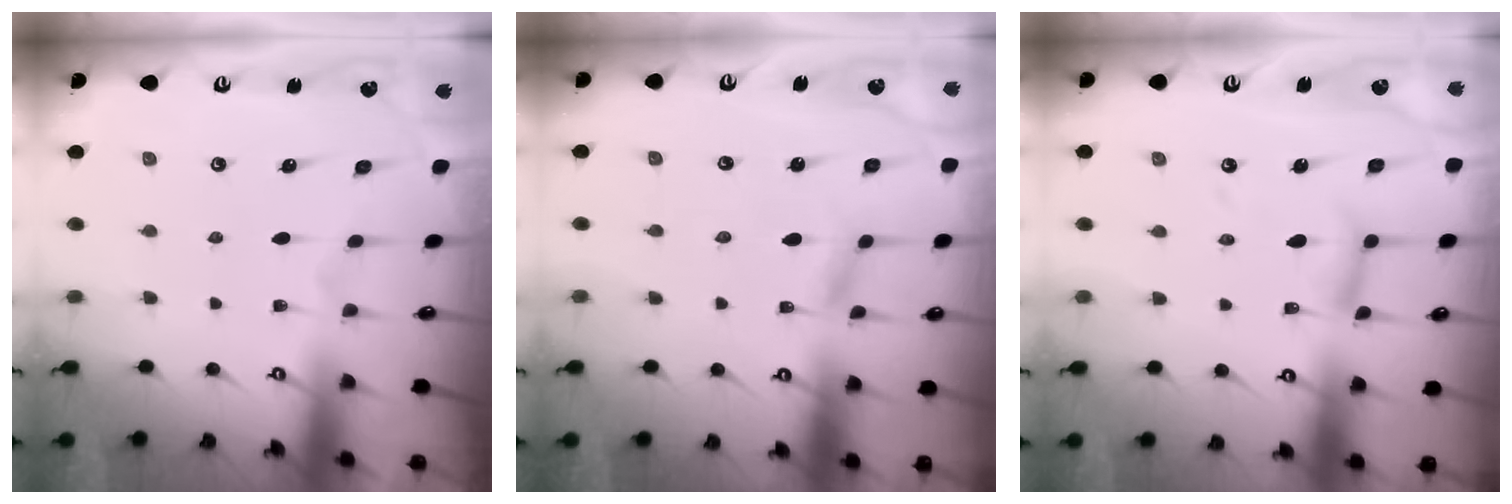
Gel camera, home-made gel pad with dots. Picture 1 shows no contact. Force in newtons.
{"total": 2.2, "press": 2.2, "slide": 0.1}
{"total": 10.0, "press": 10.0, "slide": 0.8}